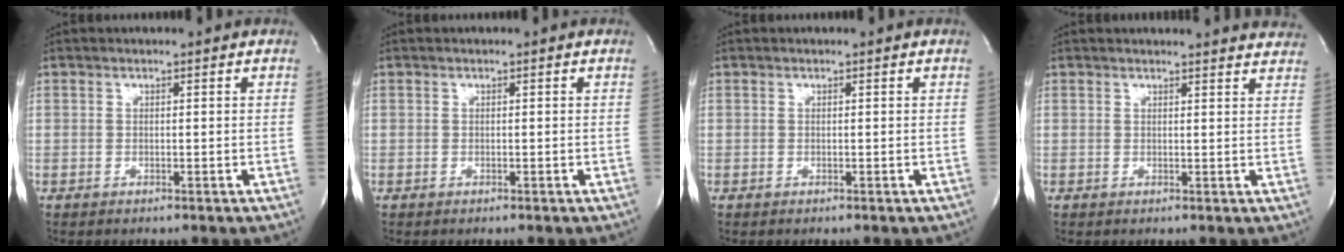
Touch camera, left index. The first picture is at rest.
{"total": 0.0}
{"total": 0.0}
{"total": 12.0, "force": [11.7, 1.3, 2.2], "torque": [-0.010, -0.025, 0.111]}